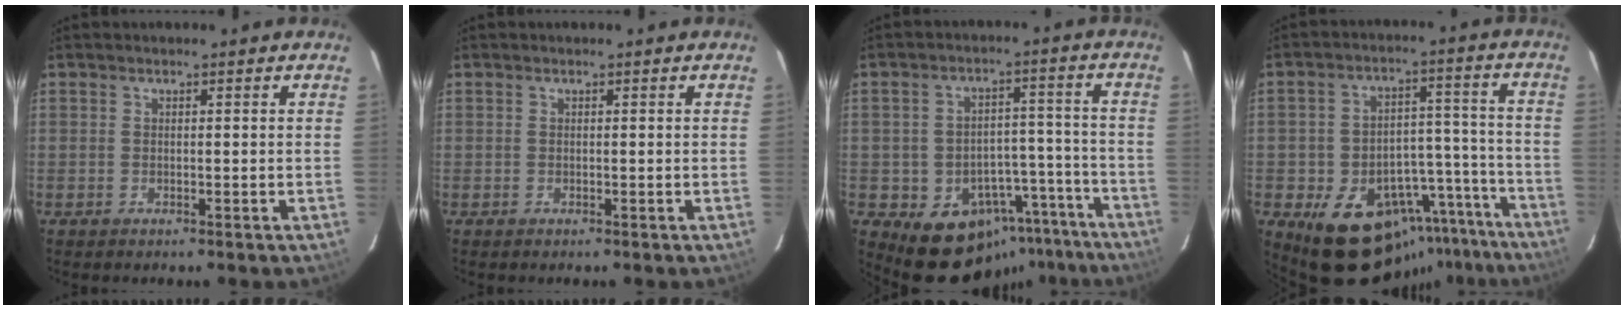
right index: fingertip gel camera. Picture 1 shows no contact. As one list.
[{"total": 0.0}, {"total": 14.6, "force": [-10.9, 8.9, 3.9], "torque": [-0.057, 0.061, -0.118]}, {"total": 19.5, "force": [-14.5, 10.6, 7.6], "torque": [-0.118, 0.057, -0.169]}]